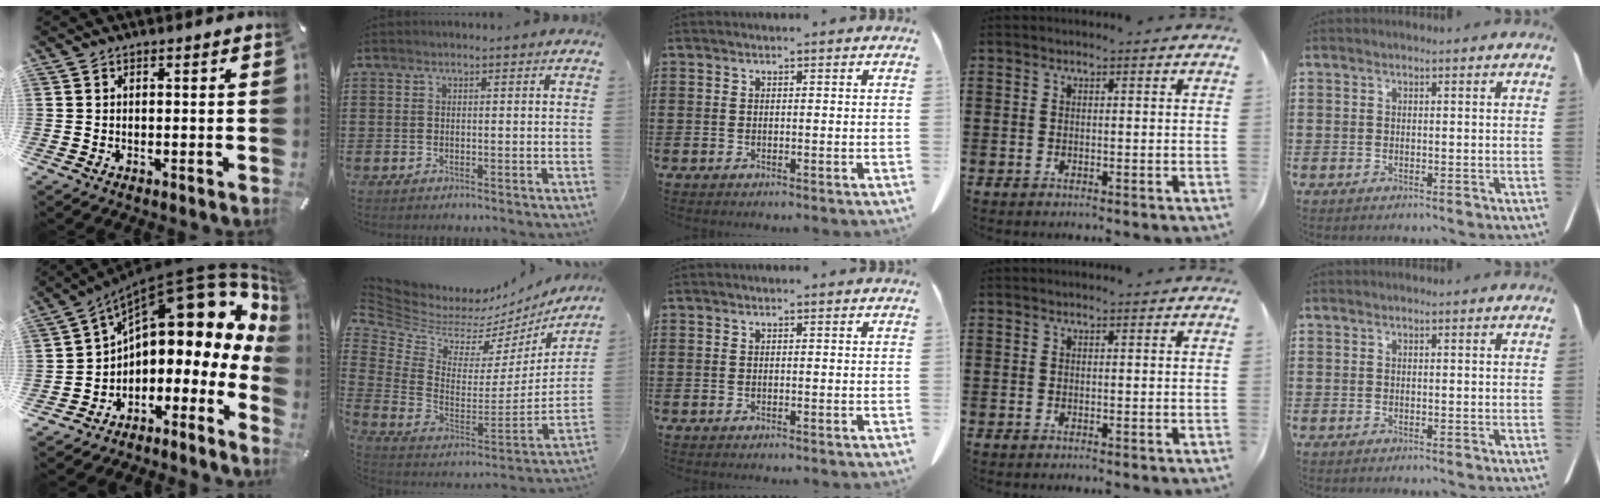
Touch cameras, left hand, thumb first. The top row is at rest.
{"thumb": {"total": 16.6, "force": [10.7, 7.8, 10.0], "torque": [-0.137, -0.098, 0.178]}, "index": {"total": 4.9, "force": [4.2, 2.5, 0.9], "torque": [-0.051, -0.046, 0.072]}}